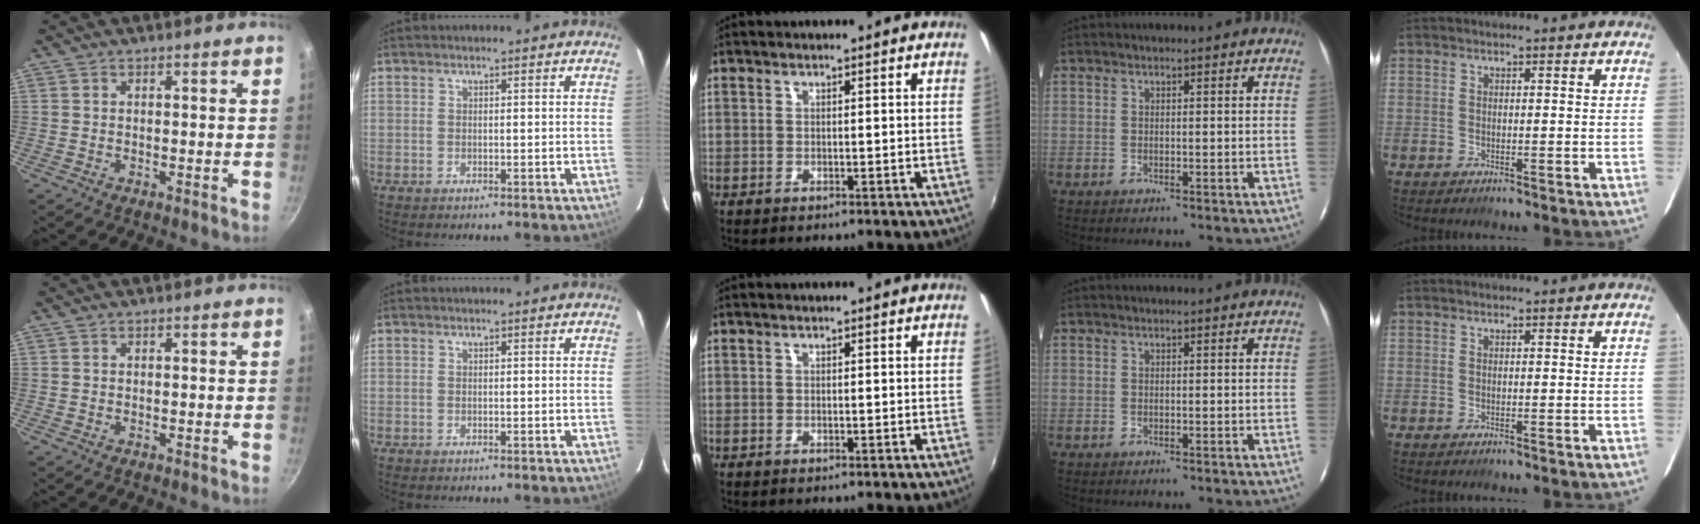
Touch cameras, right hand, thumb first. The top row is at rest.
{}